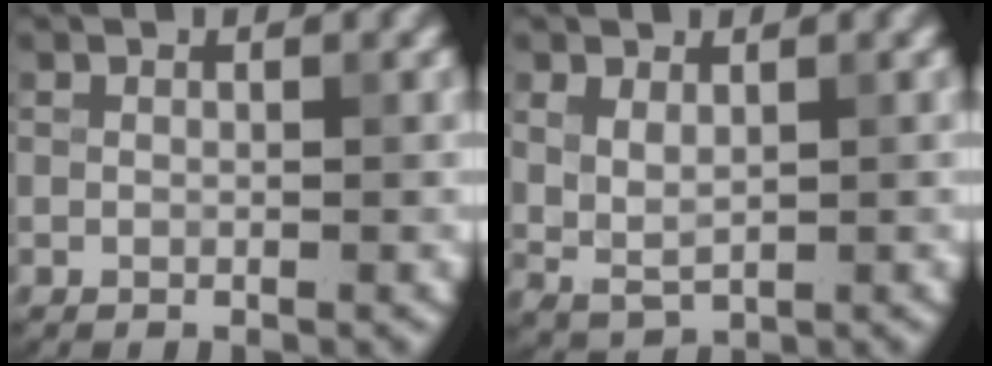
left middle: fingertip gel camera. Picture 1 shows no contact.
{"total": 2.1, "force": [0.9, 1.1, 1.5], "torque": [-0.035, -0.004, 0.022]}